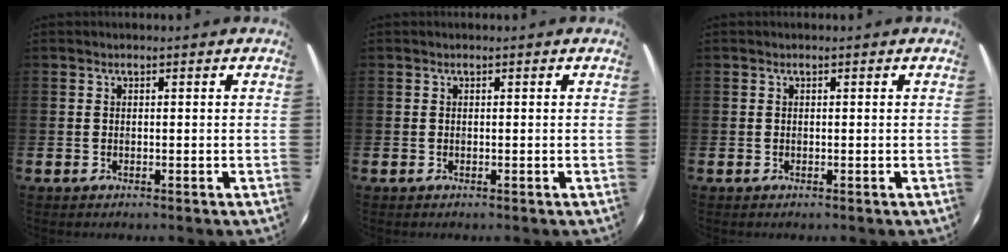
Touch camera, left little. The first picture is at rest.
{"total": 0.0}
{"total": 0.0}